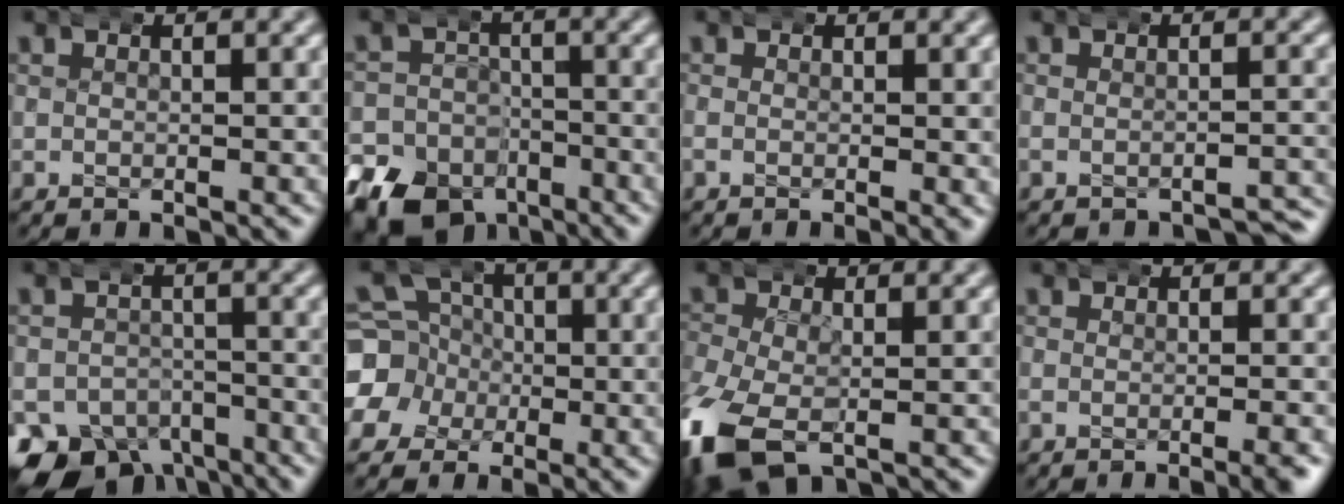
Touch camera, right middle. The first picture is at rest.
{"total": 11.3, "force": [-7.4, 8.1, 3.0], "torque": [-0.039, -0.038, -0.122]}
{"total": 1.0, "force": [-0.2, 0.0, 0.9], "torque": [-0.008, 0.002, -0.005]}
{"total": 2.5, "force": [-2.5, 0.1, 0.3], "torque": [-0.003, 0.003, -0.042]}
{"total": 10.9, "force": [-7.2, 7.2, 3.9], "torque": [-0.060, -0.051, -0.109]}
{"total": 9.2, "force": [-0.9, 8.8, 2.3], "torque": [-0.058, -0.030, -0.019]}
{"total": 6.6, "force": [-3.8, 4.2, 3.4], "torque": [-0.103, -0.029, -0.049]}
{"total": 1.5, "force": [-0.9, -0.4, 1.1], "torque": [-0.010, 0.006, -0.021]}